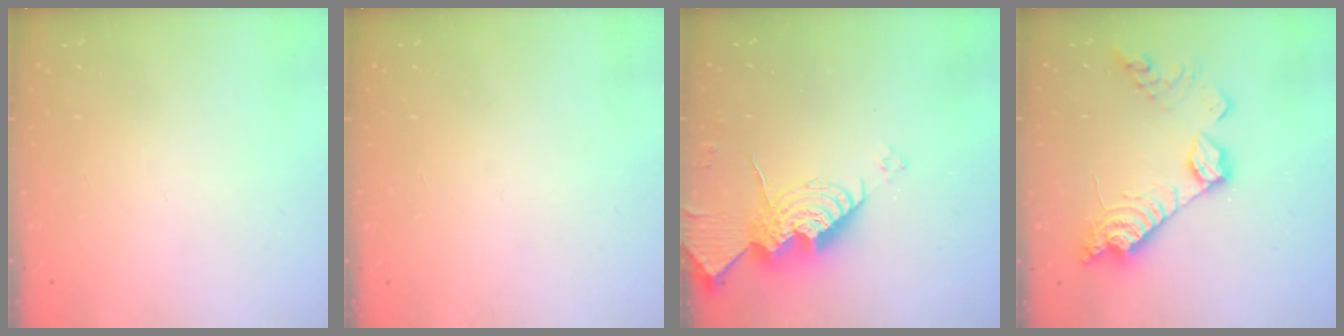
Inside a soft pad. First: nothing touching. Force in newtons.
{"total": 0.0}
{"total": 16.3, "press": 16.3, "slide": 1.6}
{"total": 15.9, "press": 15.9, "slide": 0.7}